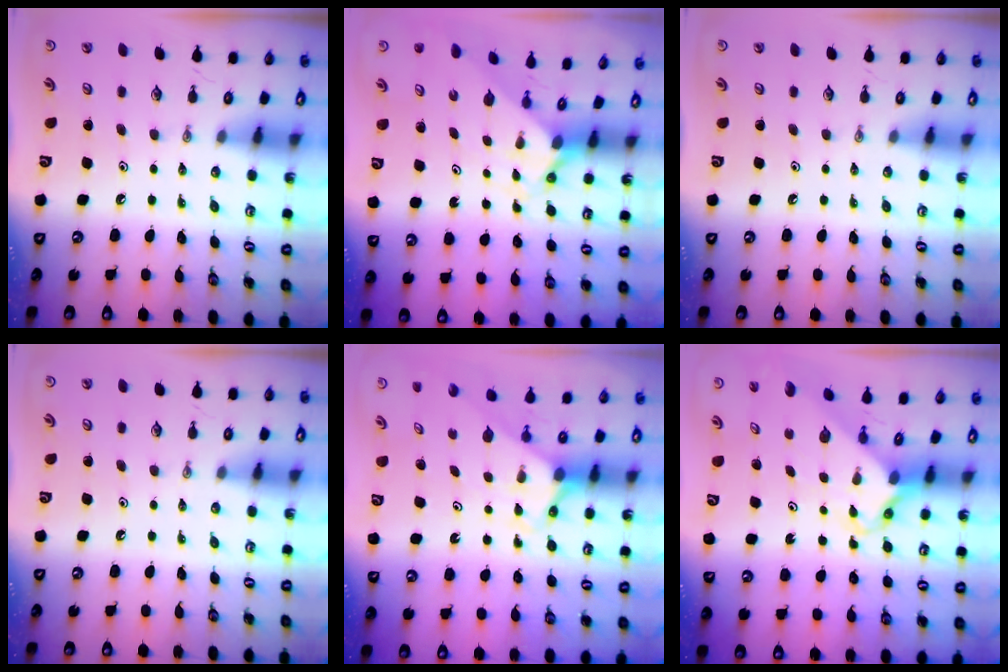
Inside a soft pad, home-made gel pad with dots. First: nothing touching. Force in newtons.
{"total": 2.0, "press": 2.0, "slide": 0.2}
{"total": 0.0}
{"total": 0.0}
{"total": 2.7, "press": 2.7, "slide": 0.2}
{"total": 2.5, "press": 2.5, "slide": 0.2}